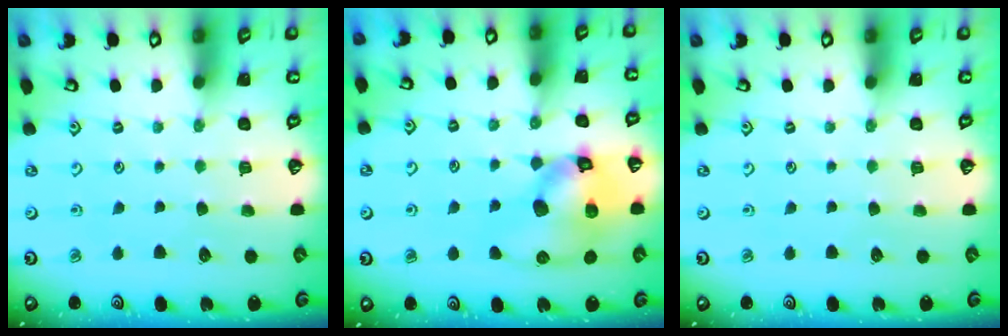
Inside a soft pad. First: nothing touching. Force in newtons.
{"total": 14.4, "press": 14.2, "slide": 2.1}
{"total": 0.0}